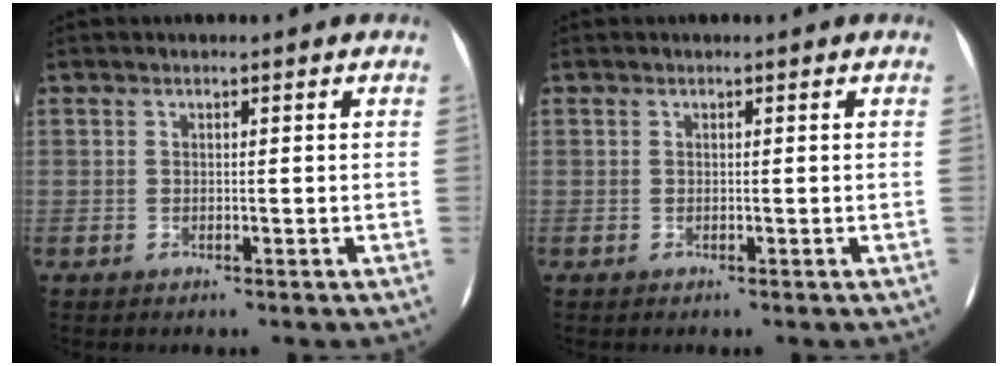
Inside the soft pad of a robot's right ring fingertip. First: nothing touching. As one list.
[{"total": 0.0}]